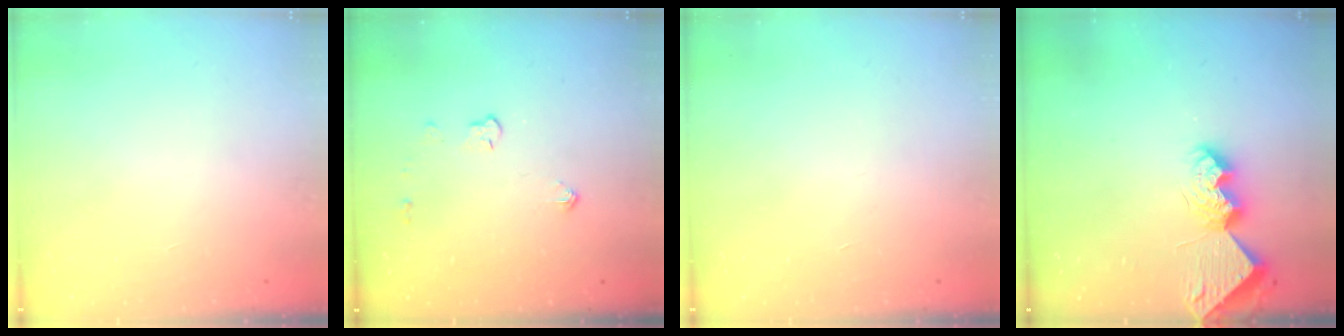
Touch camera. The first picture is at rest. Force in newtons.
{"total": 3.8, "press": 3.8, "slide": 0.6}
{"total": 0.0}
{"total": 9.6, "press": 9.6, "slide": 0.7}